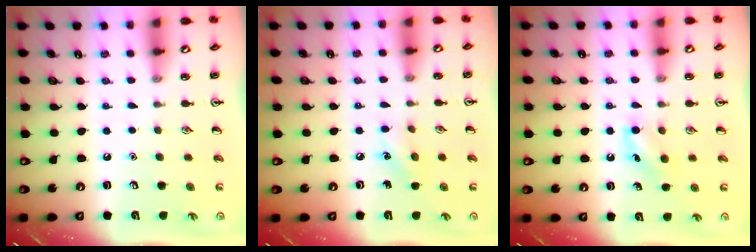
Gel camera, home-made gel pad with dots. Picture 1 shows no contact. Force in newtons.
{"total": 5.7, "press": 5.4, "slide": 1.9}
{"total": 7.4, "press": 7.2, "slide": 1.6}